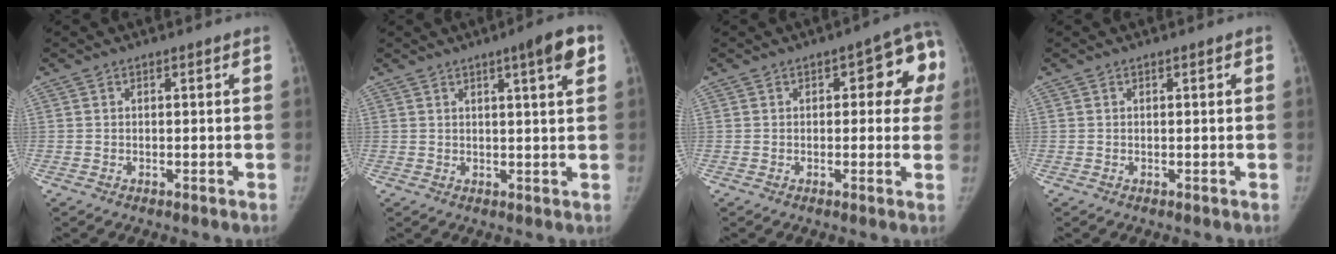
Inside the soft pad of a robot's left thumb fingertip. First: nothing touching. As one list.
[{"total": 6.2, "force": [3.0, 0.7, 5.4], "torque": [-0.070, -0.007, 0.039]}, {"total": 9.5, "force": [2.0, 4.4, 8.2], "torque": [-0.048, 0.016, 0.013]}, {"total": 0.0}]